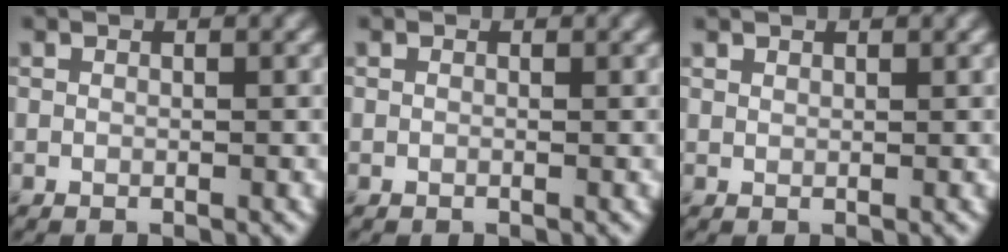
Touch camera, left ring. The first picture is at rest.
{"total": 0.0}
{"total": 0.8, "force": [0.8, 0.2, 0.2], "torque": [-0.004, 0.000, 0.015]}